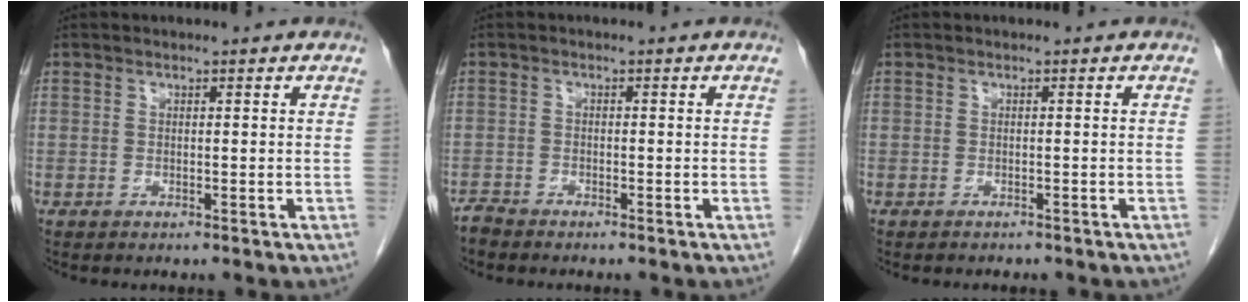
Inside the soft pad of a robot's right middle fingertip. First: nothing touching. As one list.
[{"total": 1.4, "force": [-1.4, 0.1, 0.0], "torque": [0.000, -0.004, -0.026]}, {"total": 2.4, "force": [-2.0, 0.9, 0.8], "torque": [-0.020, -0.003, -0.019]}]